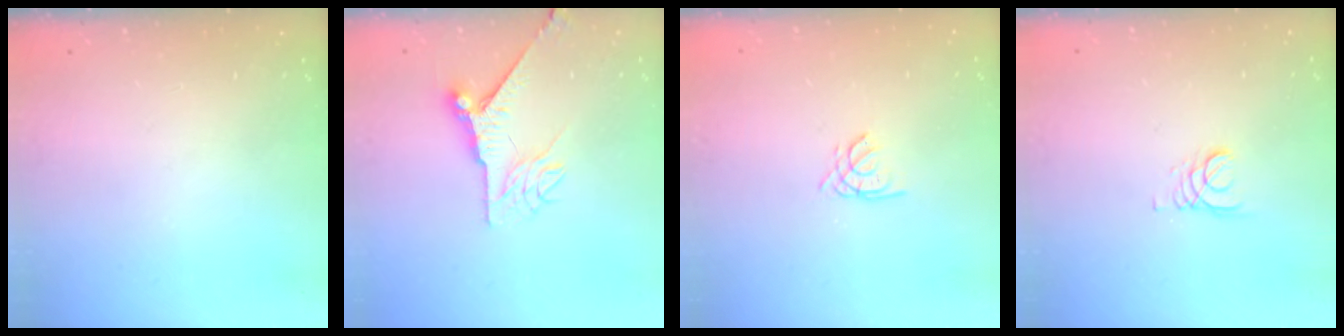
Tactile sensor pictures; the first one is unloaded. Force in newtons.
{"total": 8.2, "press": 8.1, "slide": 0.7}
{"total": 1.6, "press": 1.5, "slide": 0.4}
{"total": 2.4, "press": 2.4, "slide": 0.2}